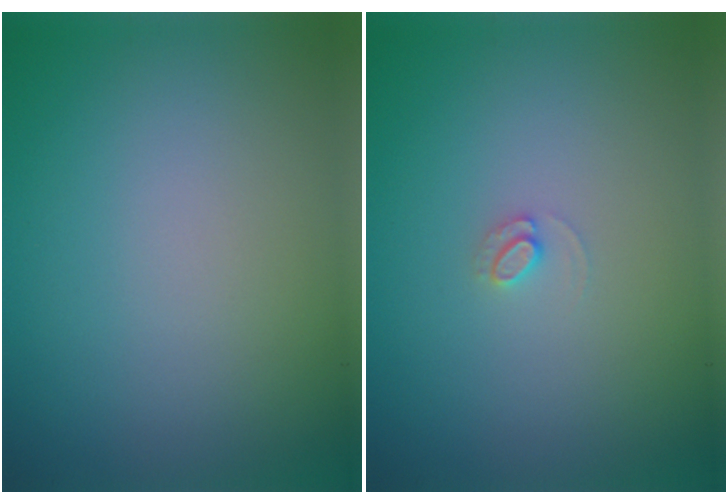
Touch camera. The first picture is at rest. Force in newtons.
{"total": 0.9, "press": 0.9, "slide": 0.1}